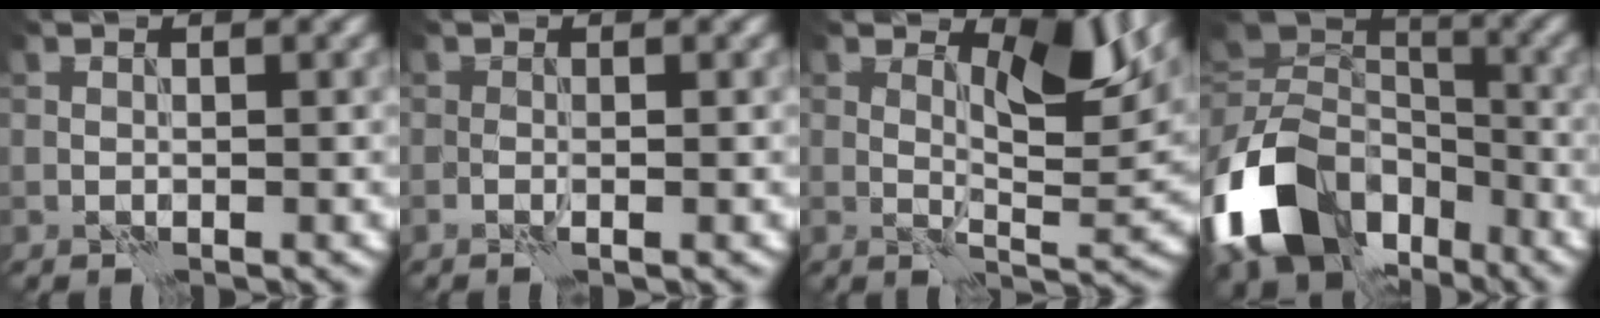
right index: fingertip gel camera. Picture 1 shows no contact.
{"total": 0.6, "force": [-0.2, 0.2, 0.5], "torque": [-0.012, -0.001, -0.005]}
{"total": 5.3, "force": [2.7, 1.9, 4.1], "torque": [-0.068, -0.008, 0.040]}
{"total": 14.6, "force": [-6.9, 10.1, 7.8], "torque": [-0.206, -0.016, -0.123]}